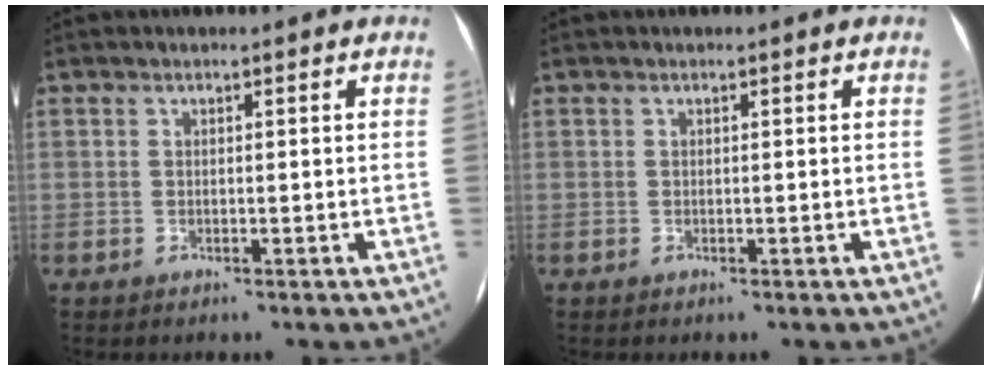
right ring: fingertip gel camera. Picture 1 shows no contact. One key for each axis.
{"total": 0.0}